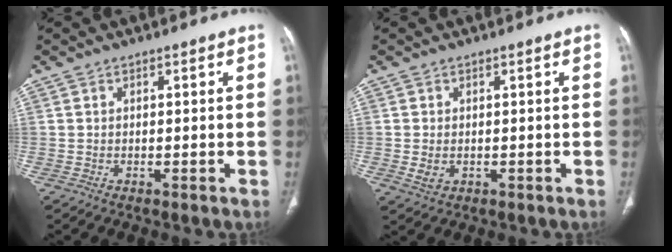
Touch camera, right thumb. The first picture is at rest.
{"total": 2.7, "force": [-0.4, 2.0, 1.7], "torque": [-0.033, -0.003, 0.000]}